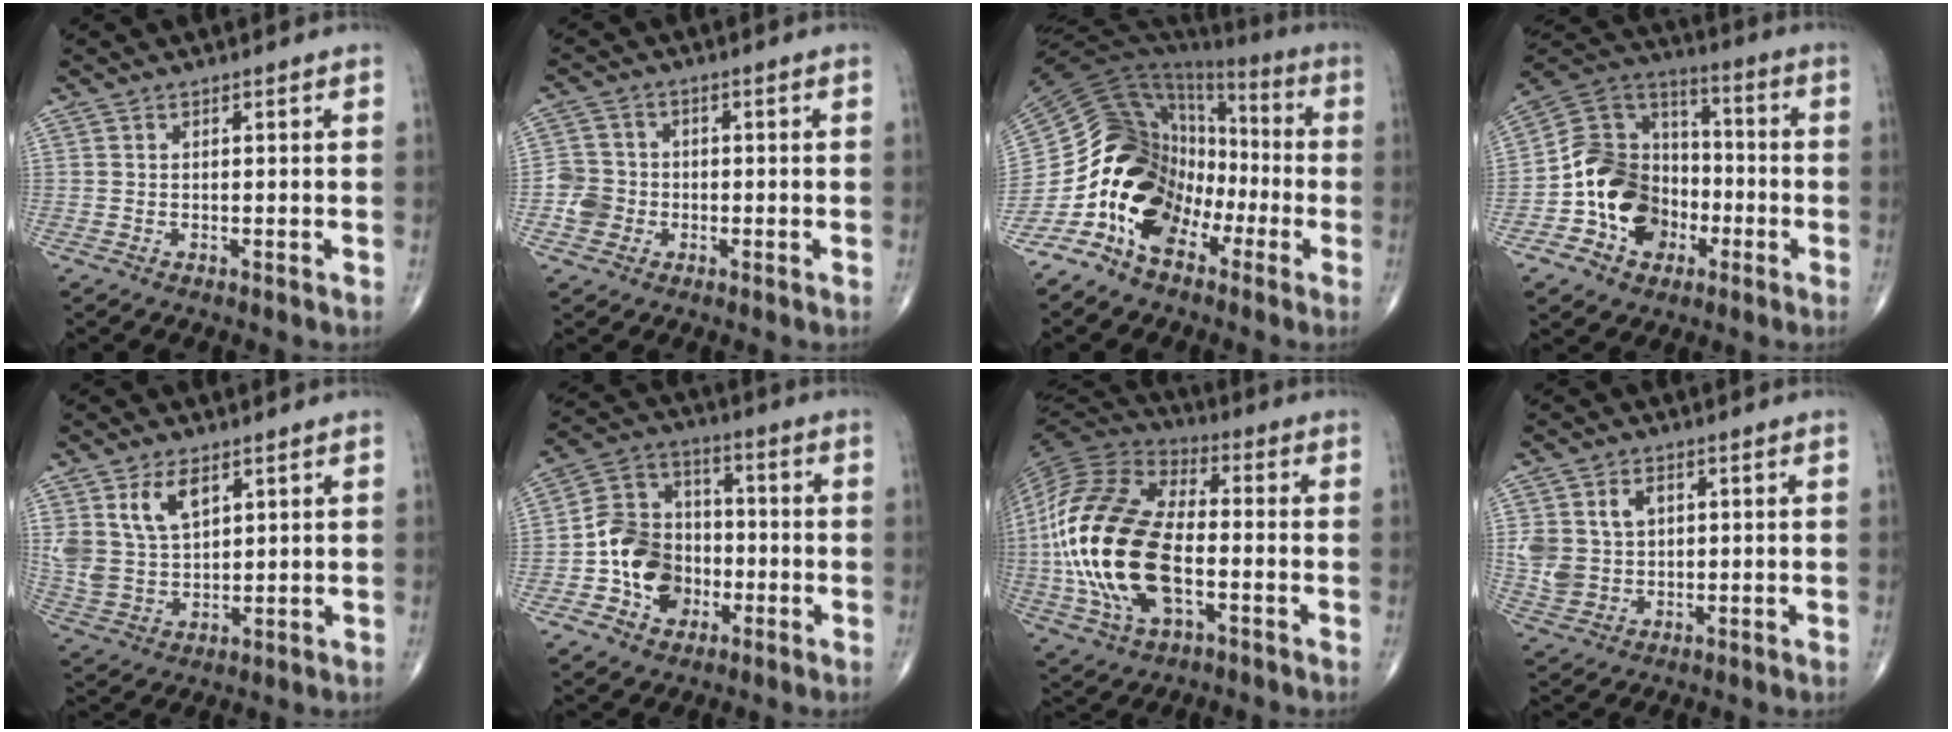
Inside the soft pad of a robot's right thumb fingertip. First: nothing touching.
{"total": 5.1, "force": [-1.5, 4.7, 1.4], "torque": [-0.005, 0.014, -0.032]}
{"total": 20.4, "force": [-8.5, 14.4, 11.7], "torque": [-0.189, 0.087, -0.156]}
{"total": 16.3, "force": [-5.1, 13.0, 8.4], "torque": [-0.107, 0.062, -0.089]}
{"total": 9.6, "force": [4.6, 5.7, 6.2], "torque": [-0.109, -0.019, 0.101]}
{"total": 13.9, "force": [-3.6, 11.3, 7.4], "torque": [-0.090, 0.040, -0.068]}
{"total": 25.4, "force": [-3.5, 13.8, 21.1], "torque": [-0.442, 0.006, -0.063]}
{"total": 8.5, "force": [1.8, 6.6, 5.0], "torque": [-0.077, -0.003, 0.044]}